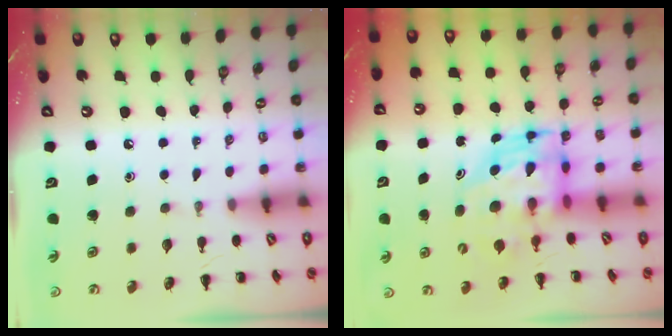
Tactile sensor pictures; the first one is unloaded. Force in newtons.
{"total": 8.5, "press": 8.4, "slide": 1.4}